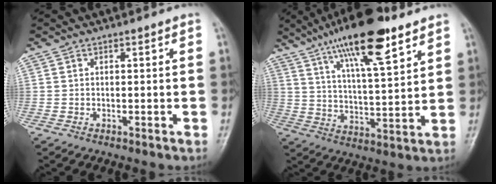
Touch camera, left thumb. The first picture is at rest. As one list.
[{"total": 17.5, "force": [11.0, 4.6, 12.8], "torque": [-0.196, -0.039, 0.189]}]